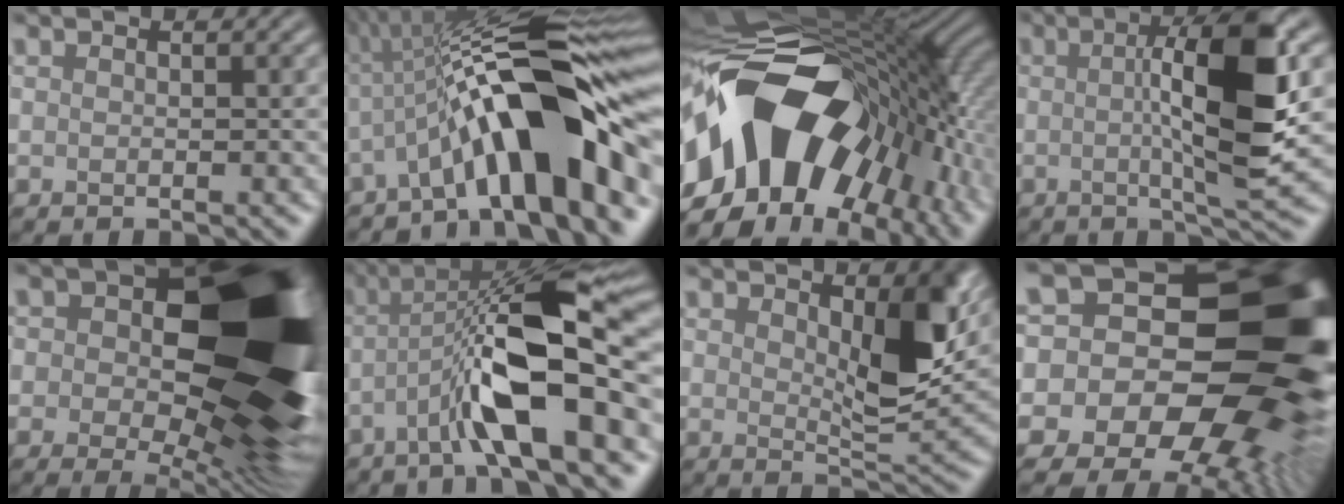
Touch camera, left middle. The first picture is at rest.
{"total": 12.7, "force": [-3.6, 2.1, 12.0], "torque": [-0.197, 0.019, -0.033]}
{"total": 17.5, "force": [-6.2, 11.1, 11.9], "torque": [-0.260, -0.014, -0.075]}
{"total": 8.4, "force": [0.0, 0.6, 8.4], "torque": [-0.134, -0.010, 0.034]}
{"total": 18.0, "force": [1.5, 9.3, 15.3], "torque": [-0.198, -0.007, 0.038]}
{"total": 9.8, "force": [-3.1, 1.5, 9.2], "torque": [-0.180, 0.007, -0.030]}
{"total": 5.2, "force": [1.6, 0.8, 4.9], "torque": [-0.091, -0.017, 0.061]}
{"total": 21.2, "force": [0.6, 16.3, 13.4], "torque": [-0.215, 0.033, -0.002]}